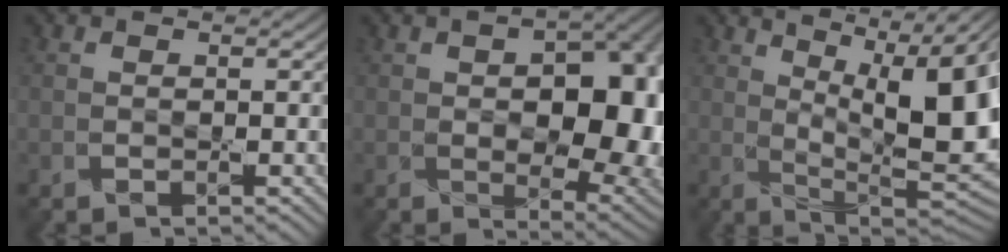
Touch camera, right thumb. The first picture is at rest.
{"total": 15.1, "force": [-0.1, 9.1, 12.0], "torque": [-0.138, -0.019, 0.030]}
{"total": 17.9, "force": [4.0, 7.3, 15.9], "torque": [-0.205, 0.023, 0.062]}